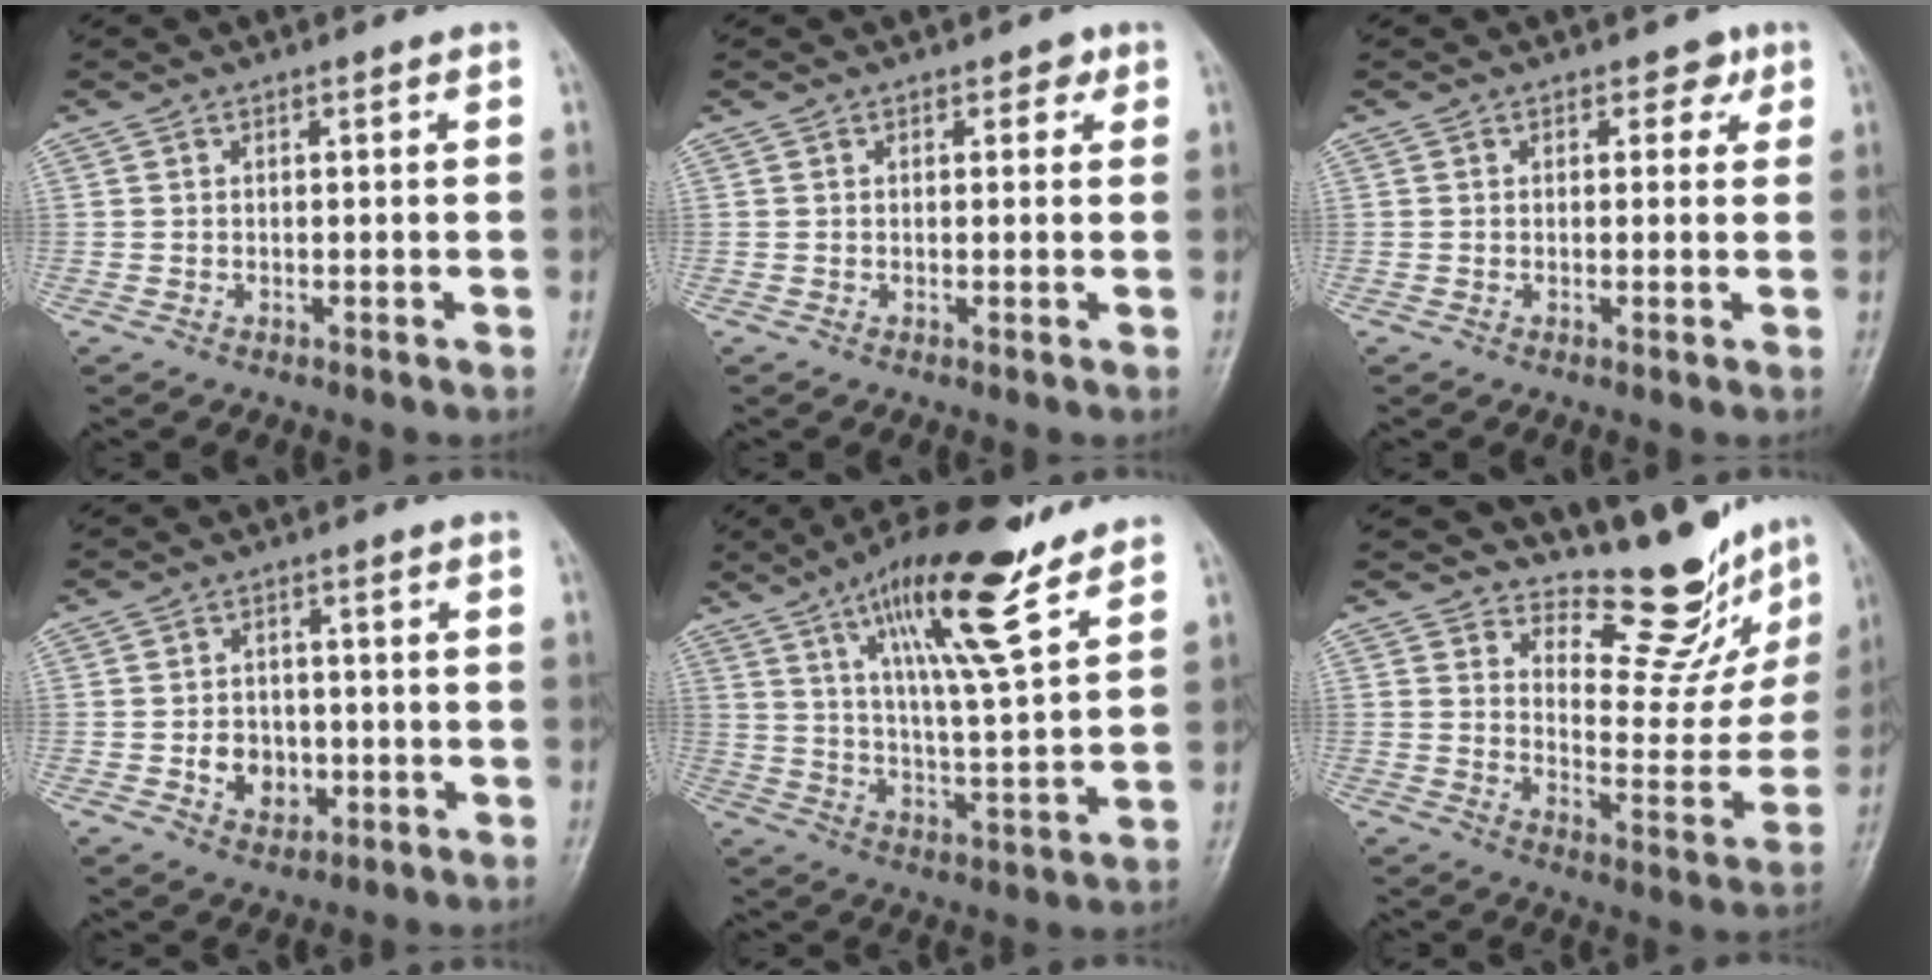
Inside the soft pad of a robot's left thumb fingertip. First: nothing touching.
{"total": 1.8, "force": [1.0, 1.2, 1.0], "torque": [0.004, -0.001, 0.007]}
{"total": 2.4, "force": [1.2, 1.7, 1.0], "torque": [0.010, -0.002, 0.009]}
{"total": 6.1, "force": [-1.3, 5.0, 3.3], "torque": [-0.024, 0.009, -0.018]}
{"total": 17.5, "force": [10.9, 3.5, 13.2], "torque": [-0.212, -0.051, 0.188]}
{"total": 14.9, "force": [13.1, 4.8, 5.2], "torque": [-0.029, -0.116, 0.180]}